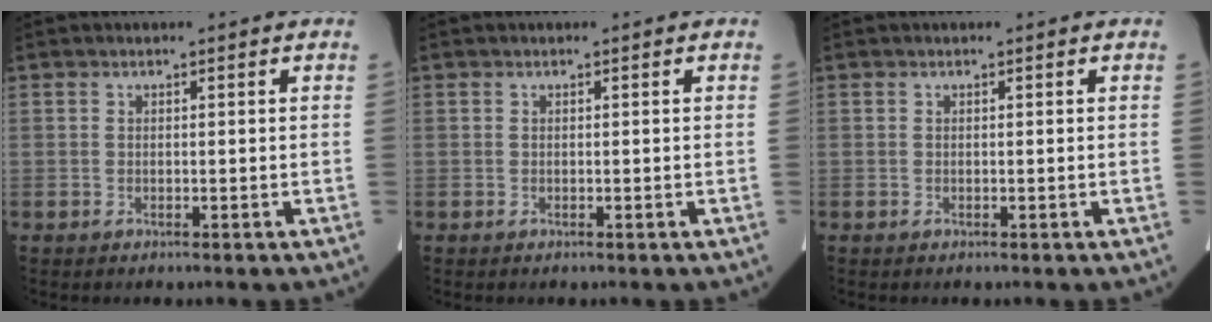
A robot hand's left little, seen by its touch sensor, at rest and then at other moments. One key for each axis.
{"total": 0.0}
{"total": 0.0}